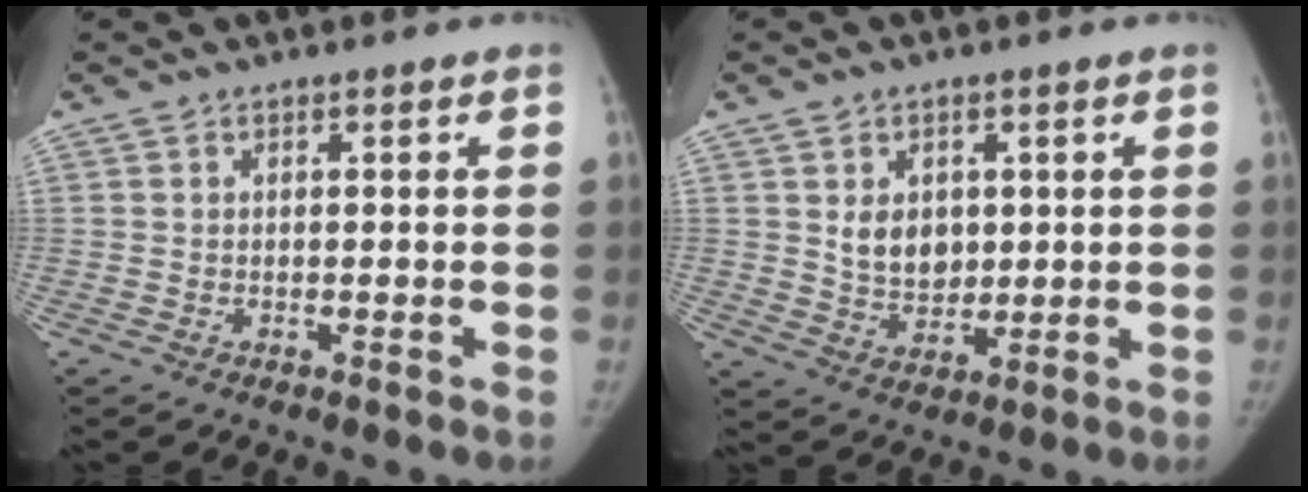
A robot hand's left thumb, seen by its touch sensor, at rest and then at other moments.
{"total": 7.1, "force": [1.7, 5.4, 4.3], "torque": [-0.039, -0.016, 0.041]}